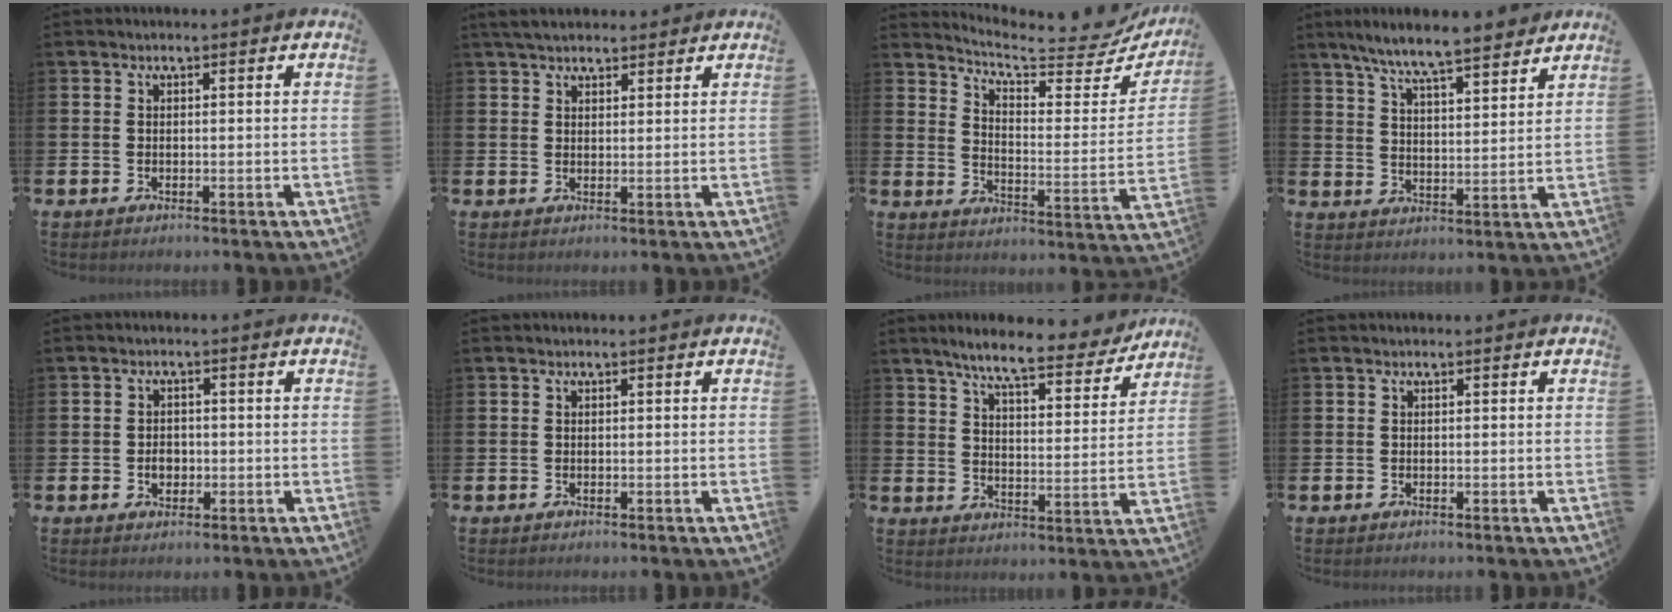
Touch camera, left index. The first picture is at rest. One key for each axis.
{"total": 4.0, "fx": 3.6, "fy": 1.3, "fz": 1.1, "tx": -0.029, "ty": -0.007, "tz": 0.068}
{"total": 6.6, "fx": 5.9, "fy": 1.4, "fz": 2.4, "tx": -0.053, "ty": -0.058, "tz": 0.093}
{"total": 8.2, "fx": 7.6, "fy": 0.7, "fz": 3.0, "tx": -0.080, "ty": -0.042, "tz": 0.136}
{"total": 2.2, "fx": -0.4, "fy": 1.7, "fz": 1.3, "tx": -0.007, "ty": -0.003, "tz": -0.013}
{"total": 0.0}
{"total": 8.1, "fx": 7.1, "fy": 1.2, "fz": 3.7, "tx": -0.085, "ty": -0.038, "tz": 0.119}
{"total": 0.0}